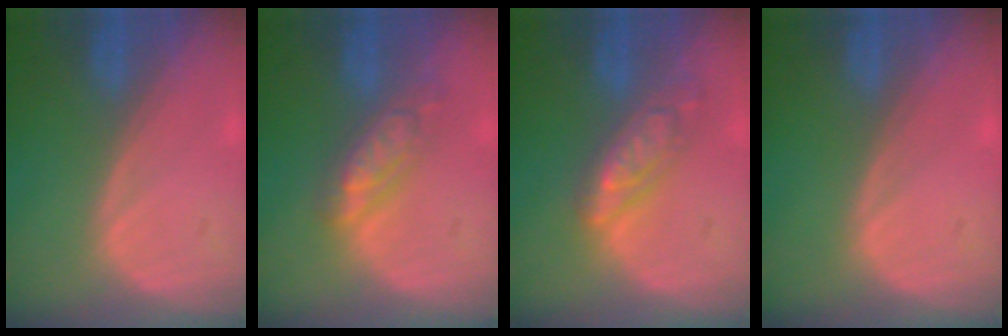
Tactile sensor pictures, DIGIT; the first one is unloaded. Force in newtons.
{"total": 5.6, "press": 5.1, "slide": 2.4}
{"total": 6.2, "press": 5.4, "slide": 3.0}
{"total": 0.0}